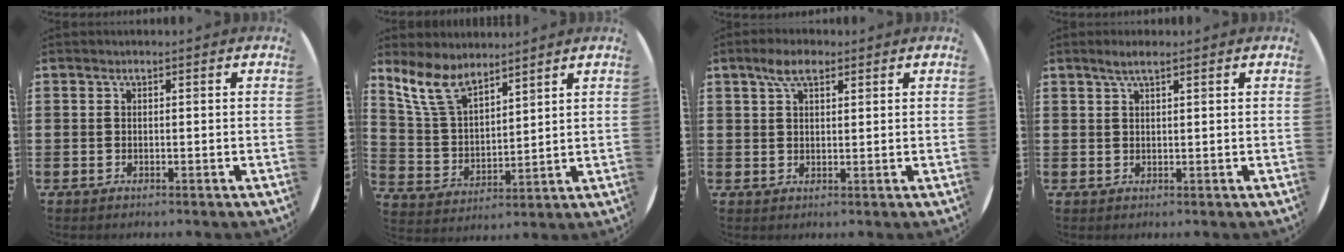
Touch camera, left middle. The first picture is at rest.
{"total": 7.9, "force": [6.6, 2.8, 3.4], "torque": [-0.090, -0.020, 0.124]}
{"total": 4.1, "force": [2.6, 1.7, 2.6], "torque": [-0.040, 0.002, 0.043]}
{"total": 1.9, "force": [1.4, 0.2, 1.3], "torque": [-0.026, 0.004, 0.024]}